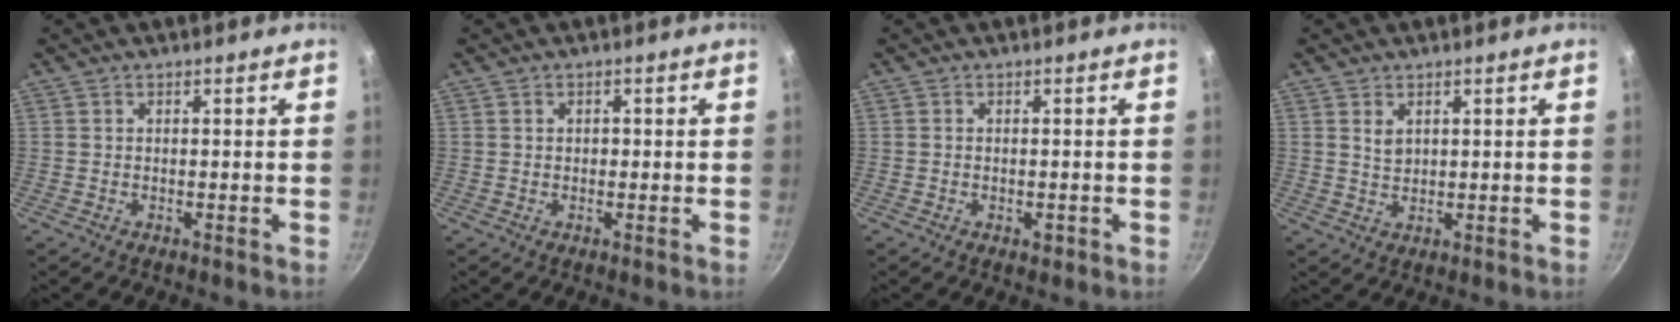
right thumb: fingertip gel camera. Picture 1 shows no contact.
{"total": 0.9, "force": [0.1, 0.8, 0.4], "torque": [-0.002, 0.004, 0.001]}
{"total": 1.5, "force": [-0.6, 0.8, 1.1], "torque": [-0.015, 0.001, -0.009]}
{"total": 2.6, "force": [1.2, 1.6, 1.6], "torque": [-0.025, -0.005, 0.025]}